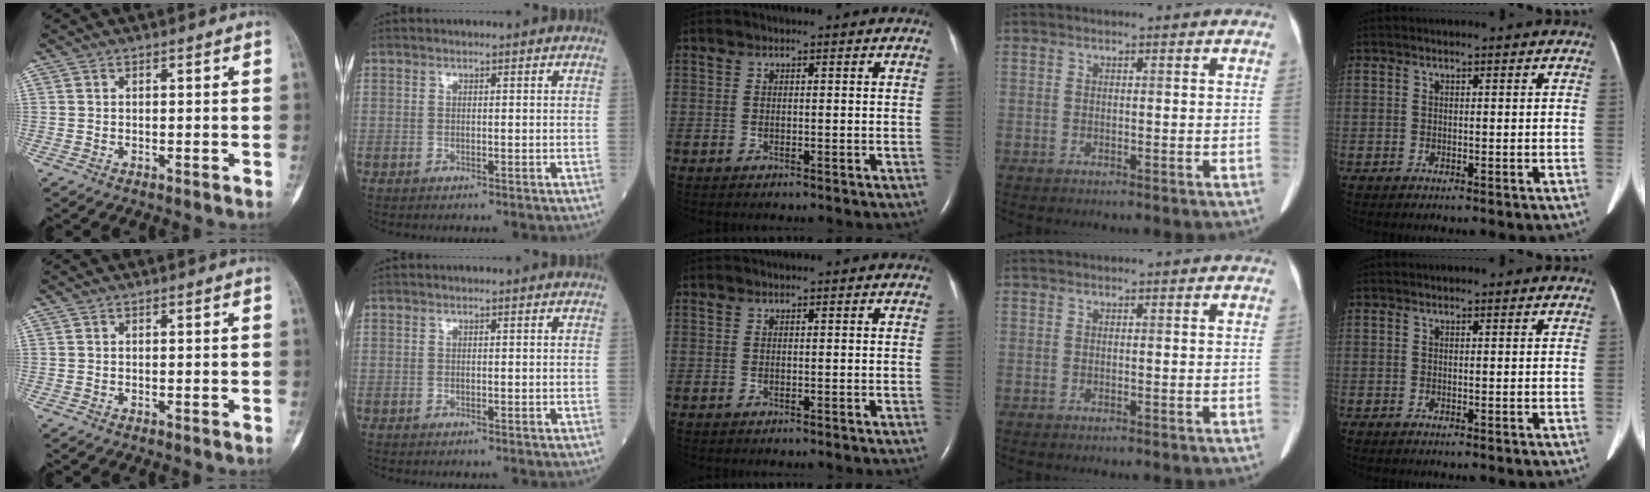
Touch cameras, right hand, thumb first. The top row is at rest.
{}